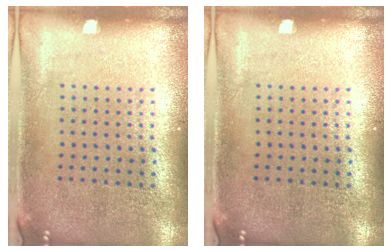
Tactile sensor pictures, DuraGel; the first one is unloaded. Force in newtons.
{"total": 0.0}